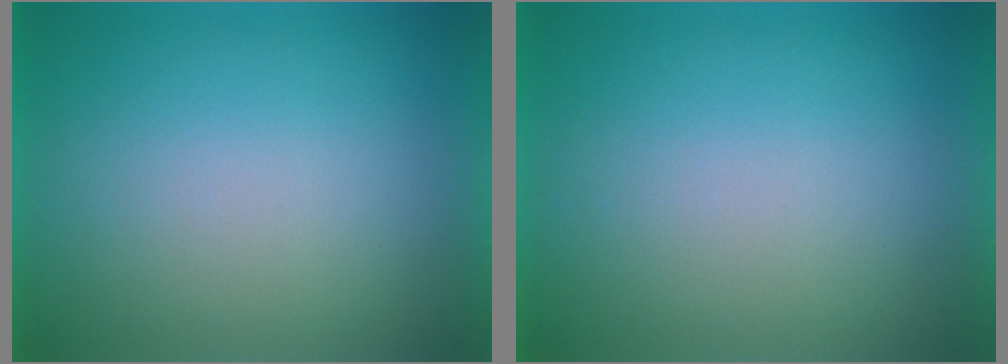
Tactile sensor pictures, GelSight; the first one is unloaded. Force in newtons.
{"total": 0.0}